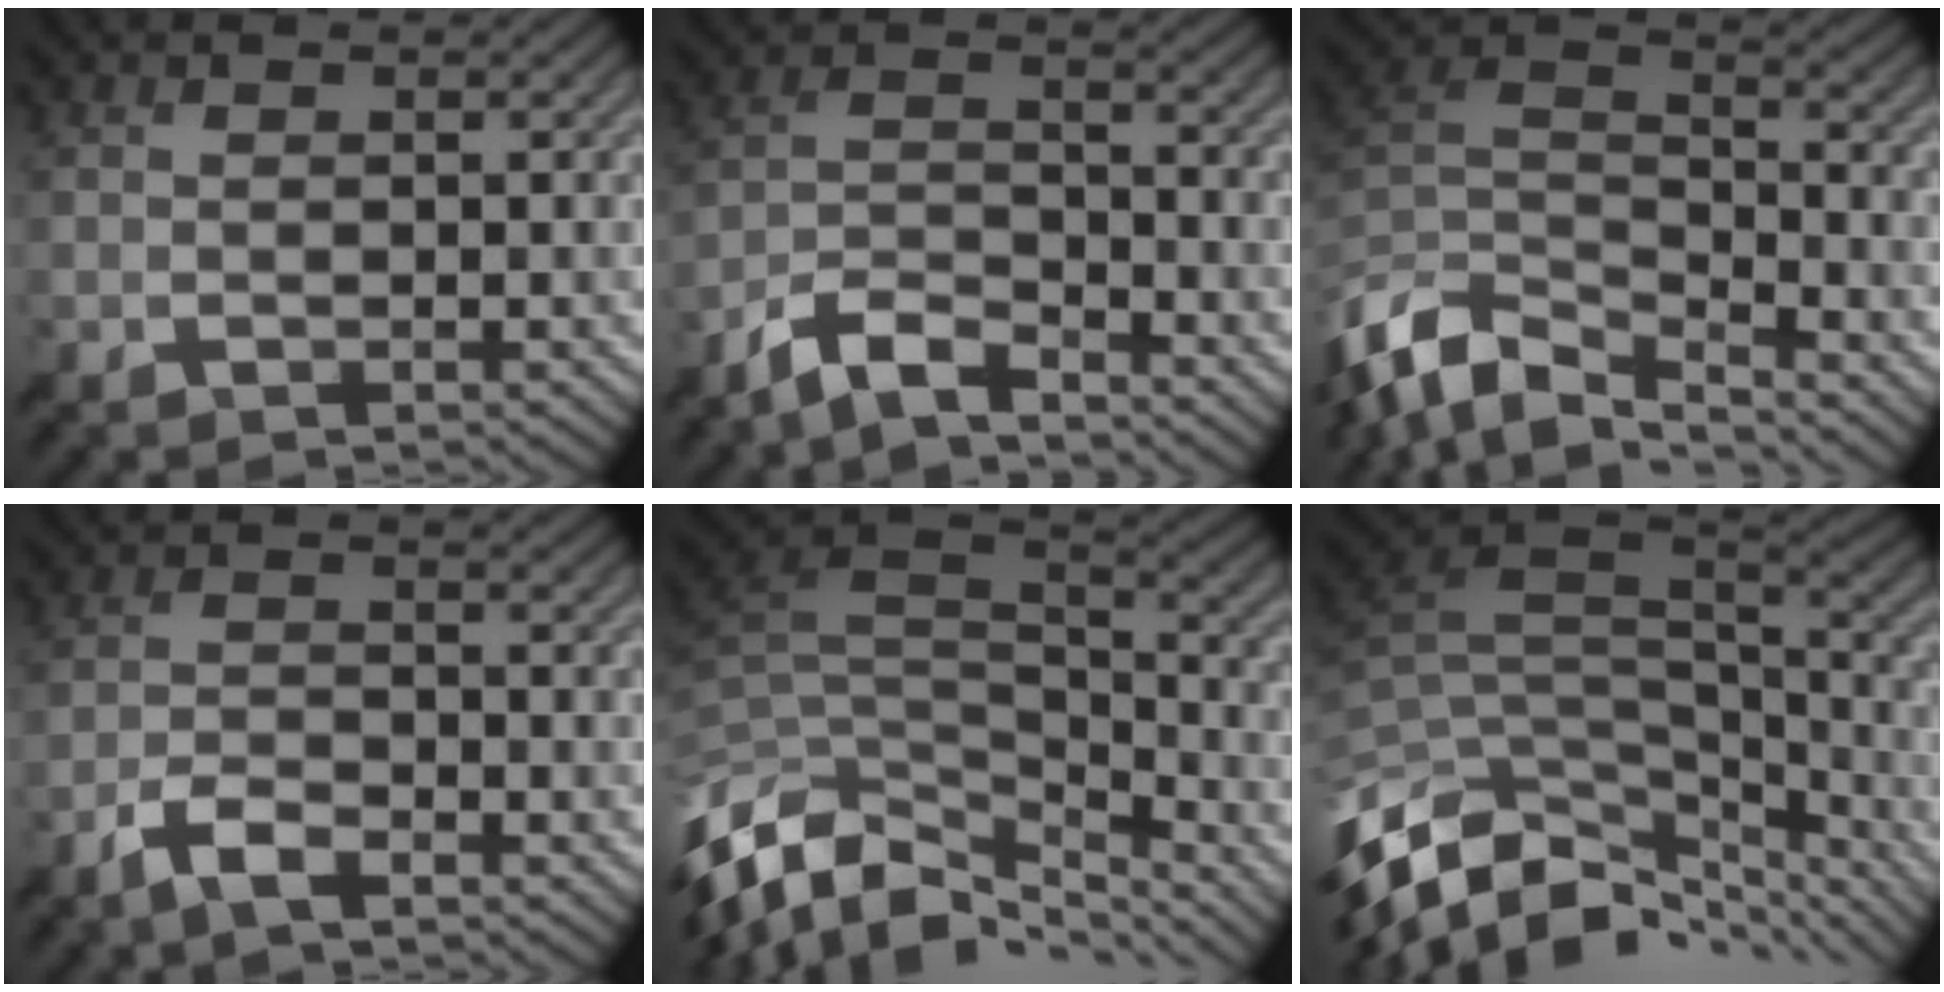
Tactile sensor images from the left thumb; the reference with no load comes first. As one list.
[{"total": 6.2, "force": [-5.3, 1.4, 3.0], "torque": [-0.060, -0.002, -0.115]}, {"total": 11.8, "force": [-7.8, 5.3, 7.1], "torque": [-0.176, -0.013, -0.147]}, {"total": 3.9, "force": [-2.9, 1.1, 2.4], "torque": [-0.056, -0.001, -0.065]}, {"total": 13.1, "force": [-7.8, 7.0, 7.9], "torque": [-0.223, -0.025, -0.126]}, {"total": 13.3, "force": [-5.9, 7.8, 9.1], "torque": [-0.236, -0.016, -0.092]}]